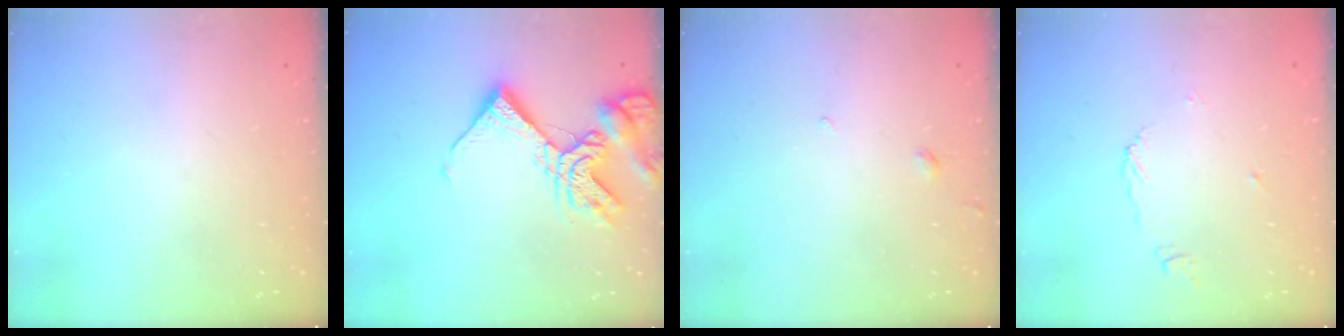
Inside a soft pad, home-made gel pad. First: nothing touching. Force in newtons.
{"total": 13.5, "press": 13.4, "slide": 1.5}
{"total": 1.5, "press": 1.5, "slide": 0.5}
{"total": 5.5, "press": 5.5, "slide": 0.1}